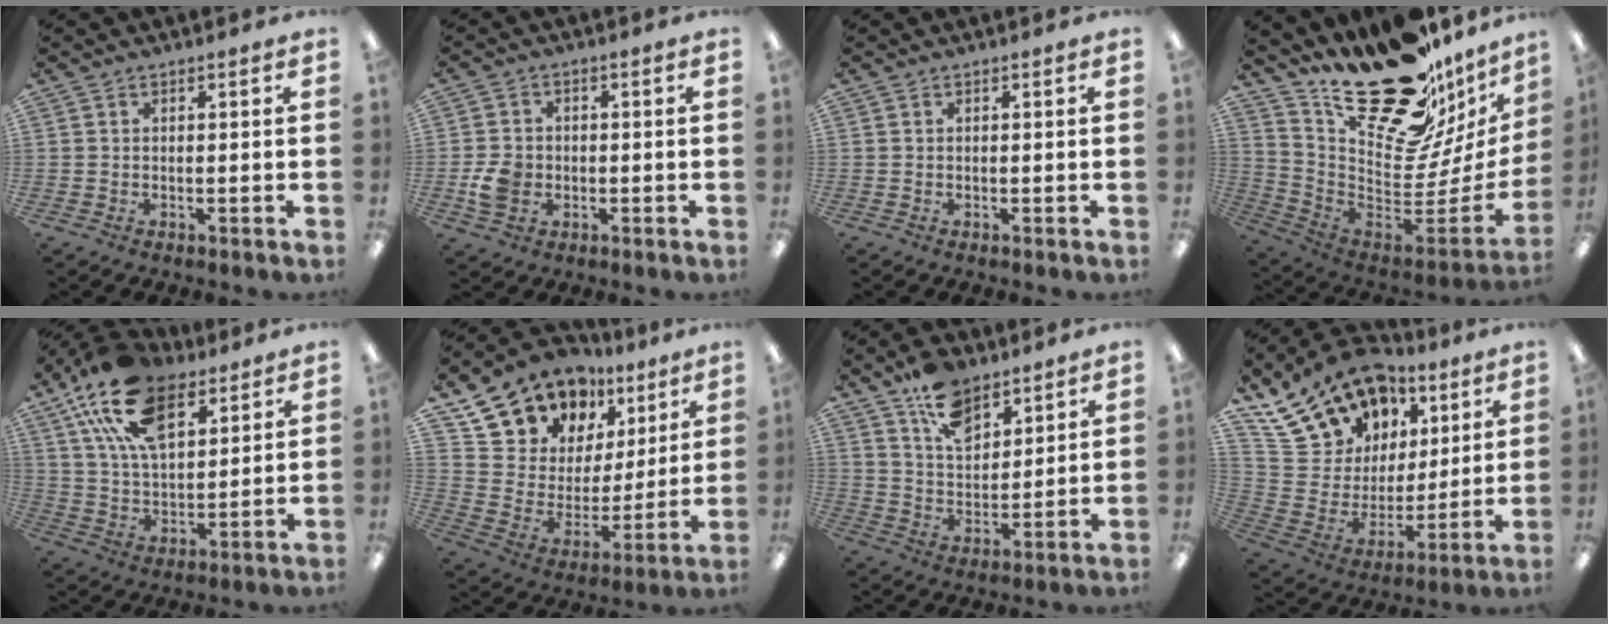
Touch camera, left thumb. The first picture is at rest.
{"total": 6.2, "force": [-1.6, 5.2, 3.0], "torque": [-0.055, 0.007, -0.027]}
{"total": 0.0}
{"total": 25.5, "force": [18.4, 11.0, 13.8], "torque": [-0.166, -0.145, 0.329]}
{"total": 19.7, "force": [11.6, 10.5, 12.0], "torque": [-0.220, -0.037, 0.211]}
{"total": 14.7, "force": [11.8, 8.7, 1.4], "torque": [-0.060, -0.095, 0.227]}
{"total": 12.1, "force": [8.5, 6.7, 5.4], "torque": [-0.092, -0.042, 0.157]}
{"total": 18.6, "force": [13.9, 11.4, 4.7], "torque": [-0.113, -0.090, 0.274]}